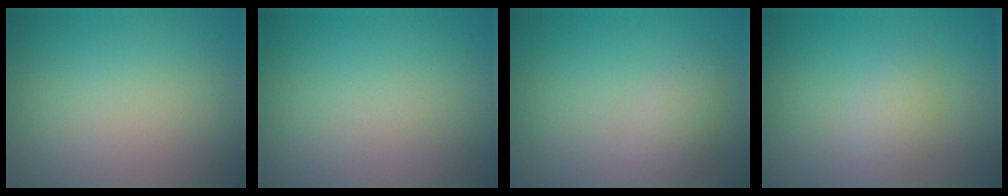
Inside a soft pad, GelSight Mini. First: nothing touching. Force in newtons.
{"total": 0.0}
{"total": 1.9, "press": 1.9, "slide": 0.1}
{"total": 1.9, "press": 1.9, "slide": 0.1}